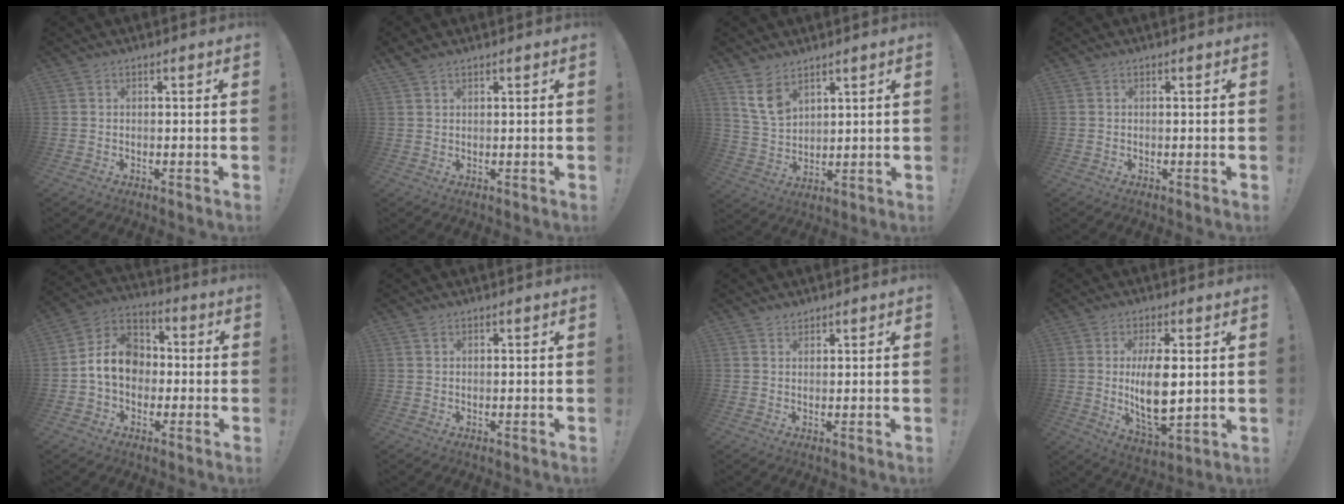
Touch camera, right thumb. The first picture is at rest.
{"total": 2.0, "force": [1.7, 0.7, 0.7], "torque": [-0.007, -0.010, 0.031]}
{"total": 9.2, "force": [6.0, 5.6, 4.2], "torque": [-0.080, -0.026, 0.121]}
{"total": 0.0}
{"total": 12.6, "force": [-0.7, 10.0, 7.6], "torque": [-0.122, 0.021, -0.003]}
{"total": 0.8, "force": [0.6, 0.4, 0.3], "torque": [-0.001, -0.002, 0.010]}
{"total": 1.6, "force": [1.4, 0.7, 0.3], "torque": [0.005, -0.009, 0.025]}
{"total": 12.4, "force": [1.5, 5.6, 11.0], "torque": [-0.198, -0.023, 0.021]}